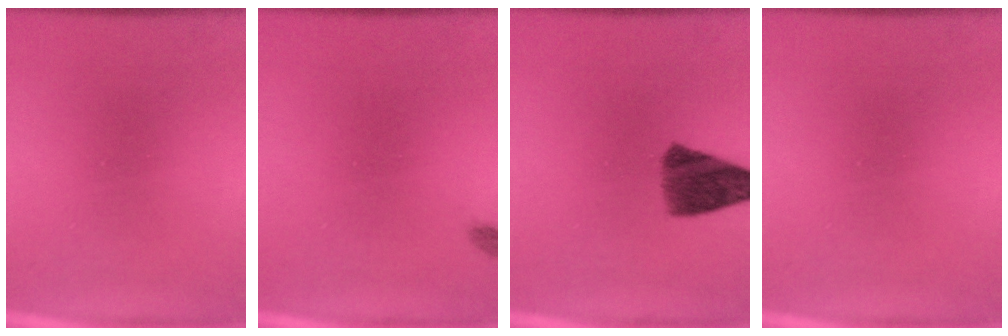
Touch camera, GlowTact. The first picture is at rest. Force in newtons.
{"total": 1.1}
{"total": 8.2}
{"total": 0.0}